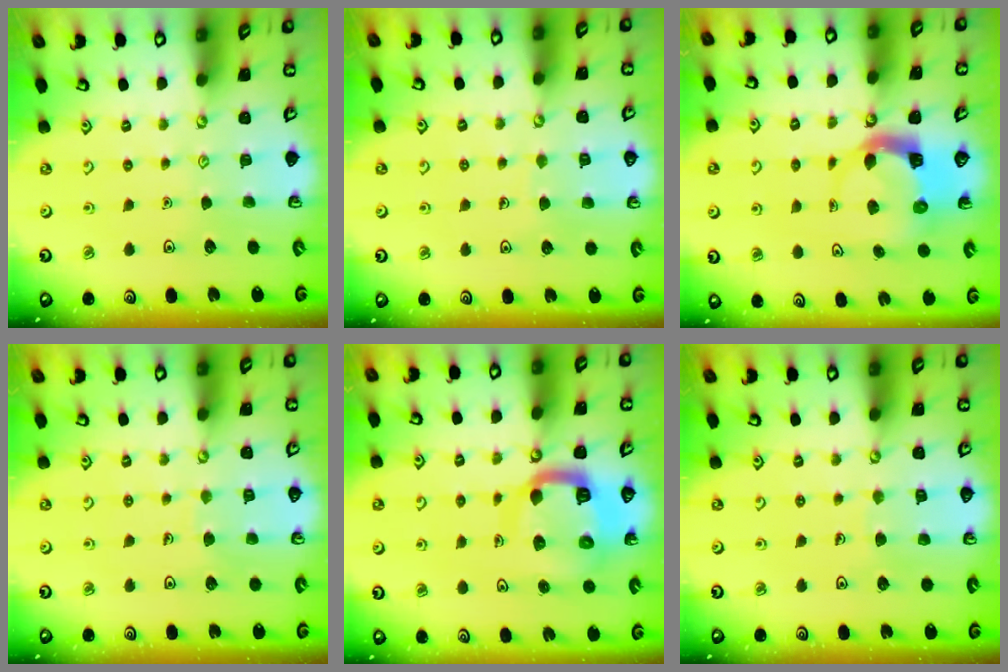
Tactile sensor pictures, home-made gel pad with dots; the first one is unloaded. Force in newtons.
{"total": 5.3, "press": 5.2, "slide": 0.4}
{"total": 4.8, "press": 4.7, "slide": 0.8}
{"total": 3.9, "press": 3.9, "slide": 0.2}
{"total": 12.4, "press": 12.3, "slide": 1.5}
{"total": 5.2, "press": 5.2, "slide": 0.3}